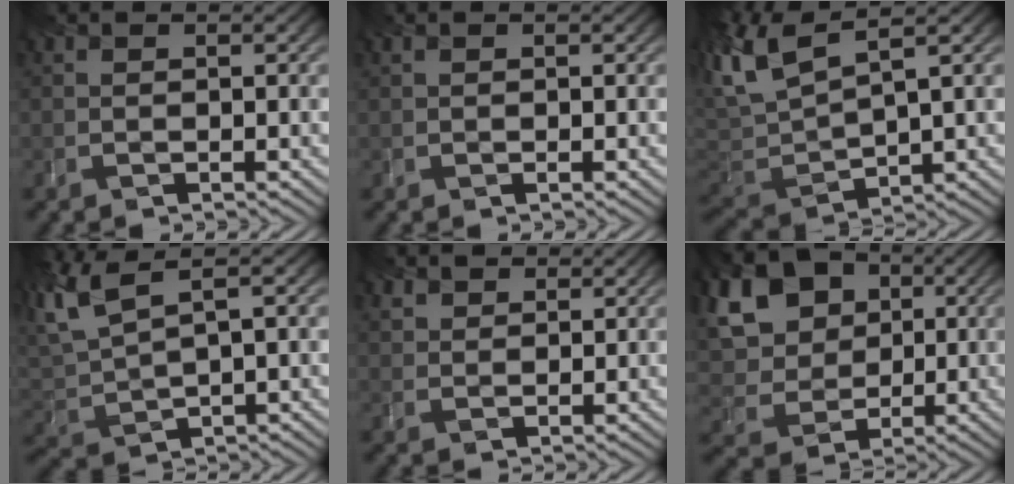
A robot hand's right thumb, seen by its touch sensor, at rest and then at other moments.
{"total": 0.0}
{"total": 6.7, "force": [2.6, 2.7, 5.6], "torque": [-0.147, 0.010, 0.064]}
{"total": 6.4, "force": [3.2, 2.4, 4.9], "torque": [-0.138, 0.018, 0.078]}
{"total": 2.5, "force": [2.4, 0.7, -0.2], "torque": [-0.005, 0.001, 0.062]}
{"total": 14.6, "force": [4.8, 12.1, 6.6], "torque": [-0.214, 0.022, 0.123]}